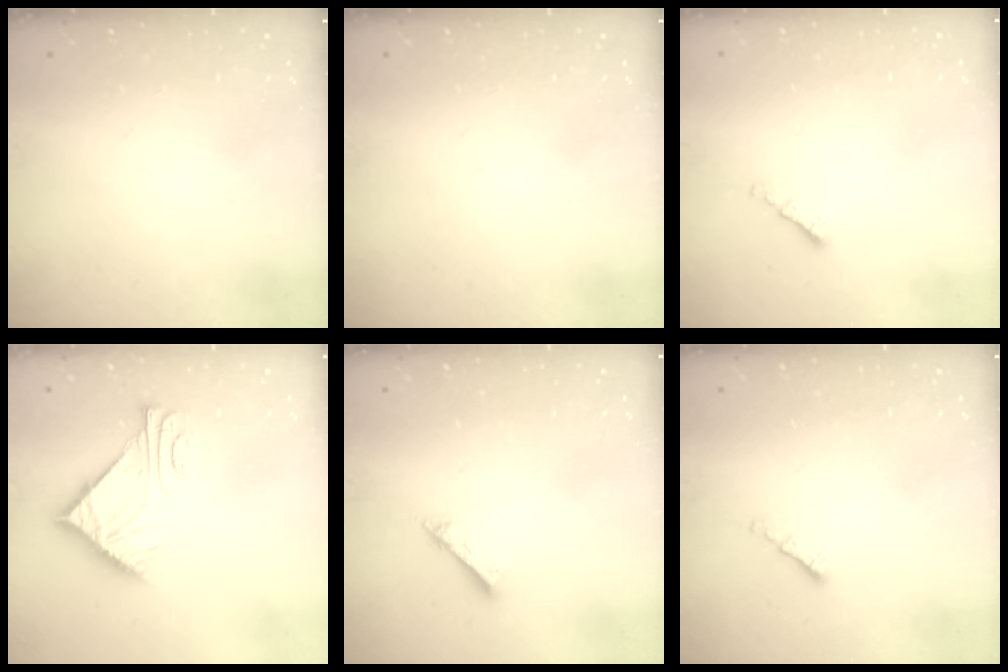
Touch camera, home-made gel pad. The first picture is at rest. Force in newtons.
{"total": 0.0}
{"total": 1.3, "press": 1.2, "slide": 0.6}
{"total": 7.7, "press": 7.7, "slide": 0.1}
{"total": 2.6, "press": 2.6, "slide": 0.1}
{"total": 1.3, "press": 1.2, "slide": 0.6}